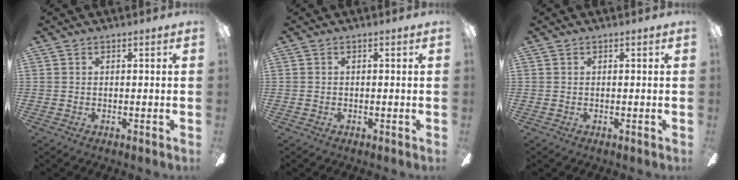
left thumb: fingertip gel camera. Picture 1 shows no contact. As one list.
[{"total": 0.0}, {"total": 0.0}]